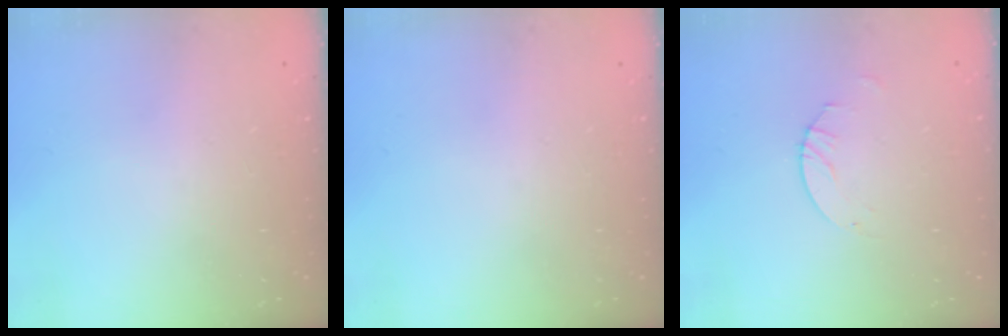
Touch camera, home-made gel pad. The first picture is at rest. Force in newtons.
{"total": 0.0}
{"total": 2.0, "press": 2.0, "slide": 0.2}